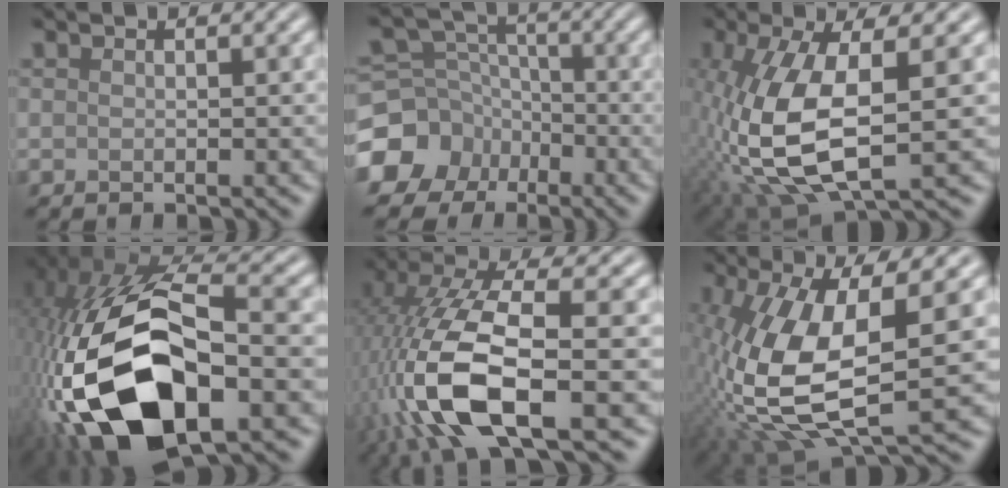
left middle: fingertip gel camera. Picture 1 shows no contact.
{"total": 9.0, "force": [-5.0, 7.3, 1.8], "torque": [-0.042, -0.009, -0.108]}
{"total": 10.1, "force": [-1.3, 4.0, 9.1], "torque": [-0.214, -0.009, -0.024]}
{"total": 18.8, "force": [-5.7, 9.4, 15.3], "torque": [-0.322, -0.027, -0.088]}
{"total": 11.7, "force": [-3.8, 4.2, 10.3], "torque": [-0.232, 0.000, -0.074]}
{"total": 11.7, "force": [-1.1, 4.6, 10.7], "torque": [-0.247, -0.010, -0.018]}